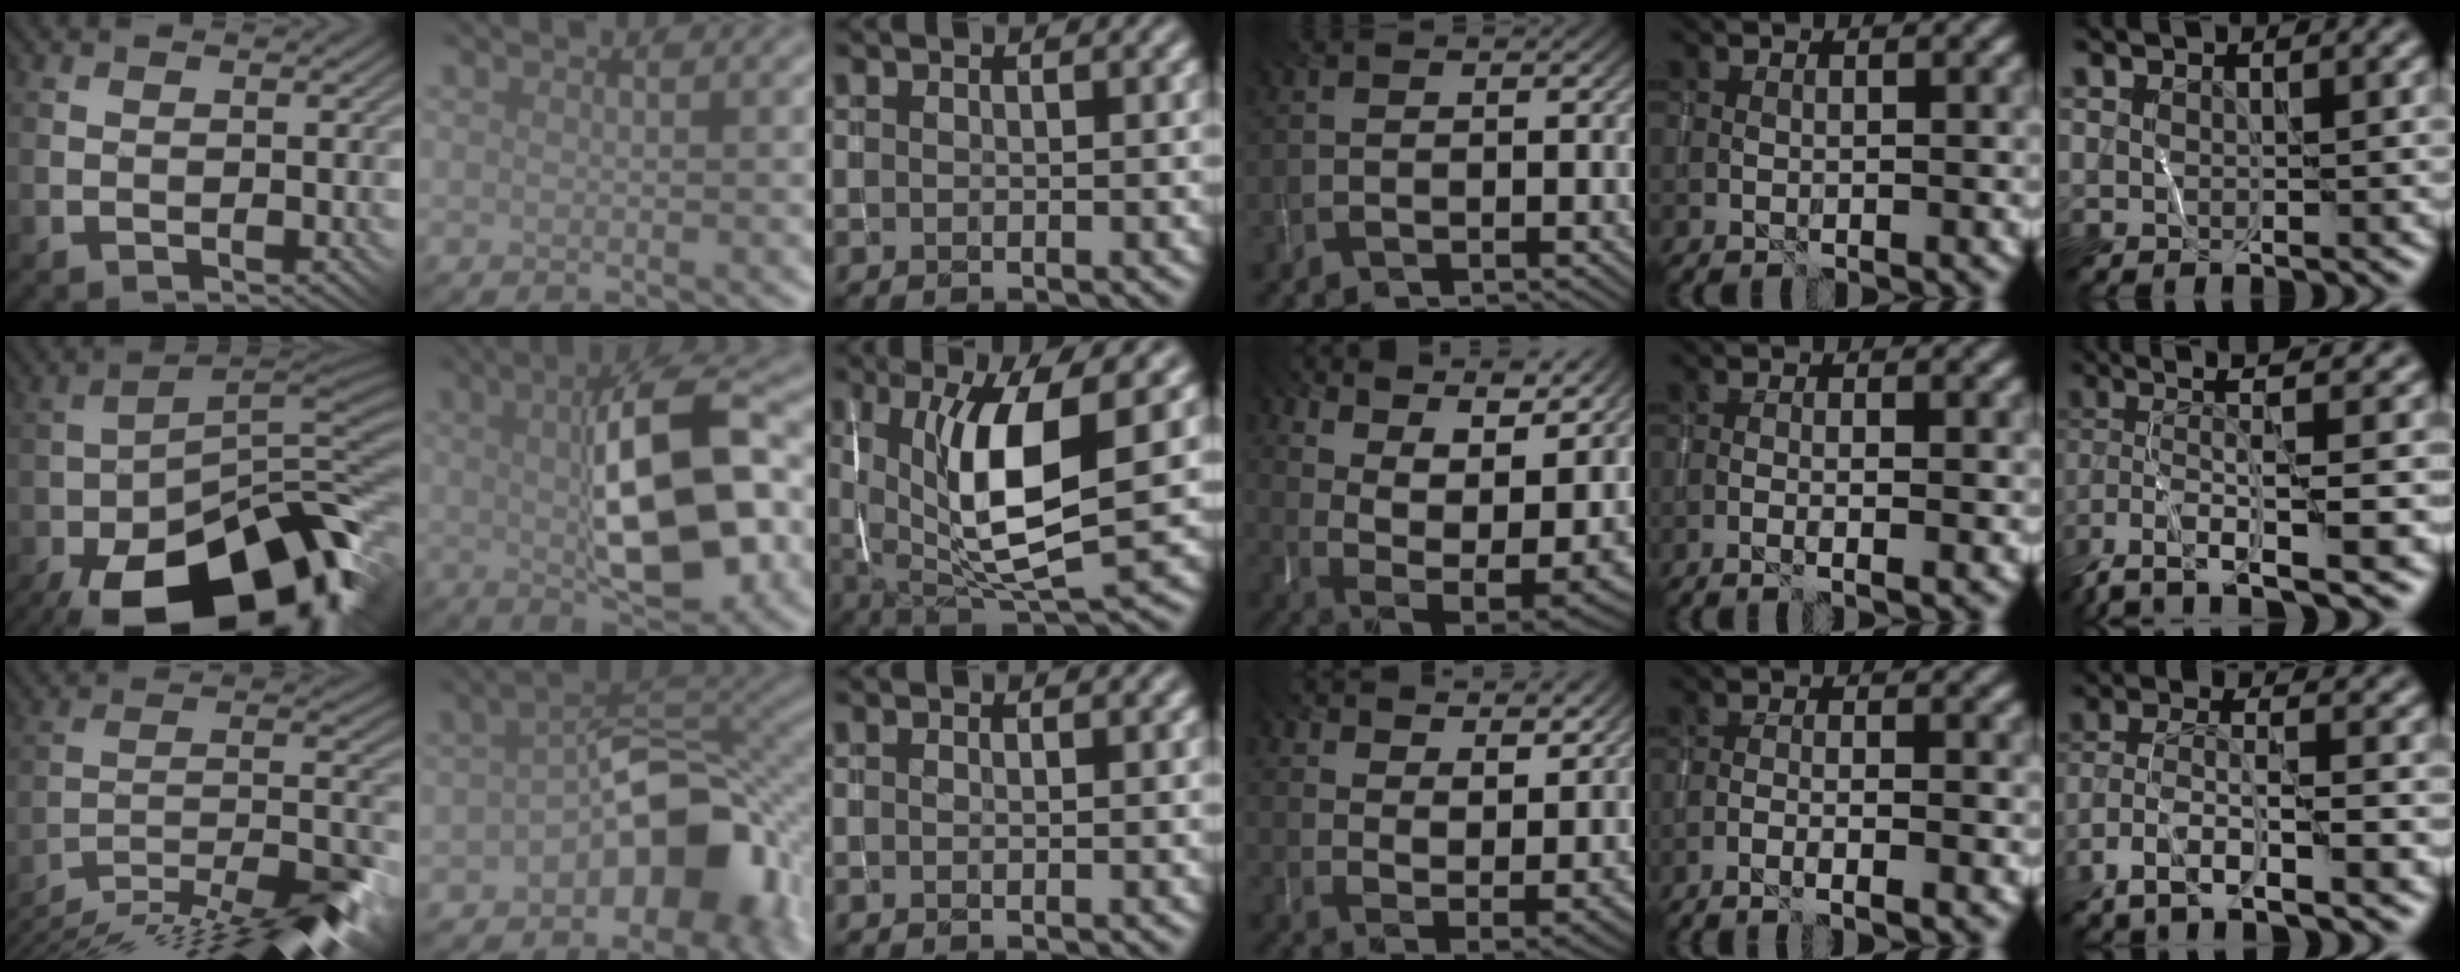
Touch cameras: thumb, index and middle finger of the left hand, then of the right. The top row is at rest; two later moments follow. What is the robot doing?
{"motion": "wrap", "object": "yarn"}